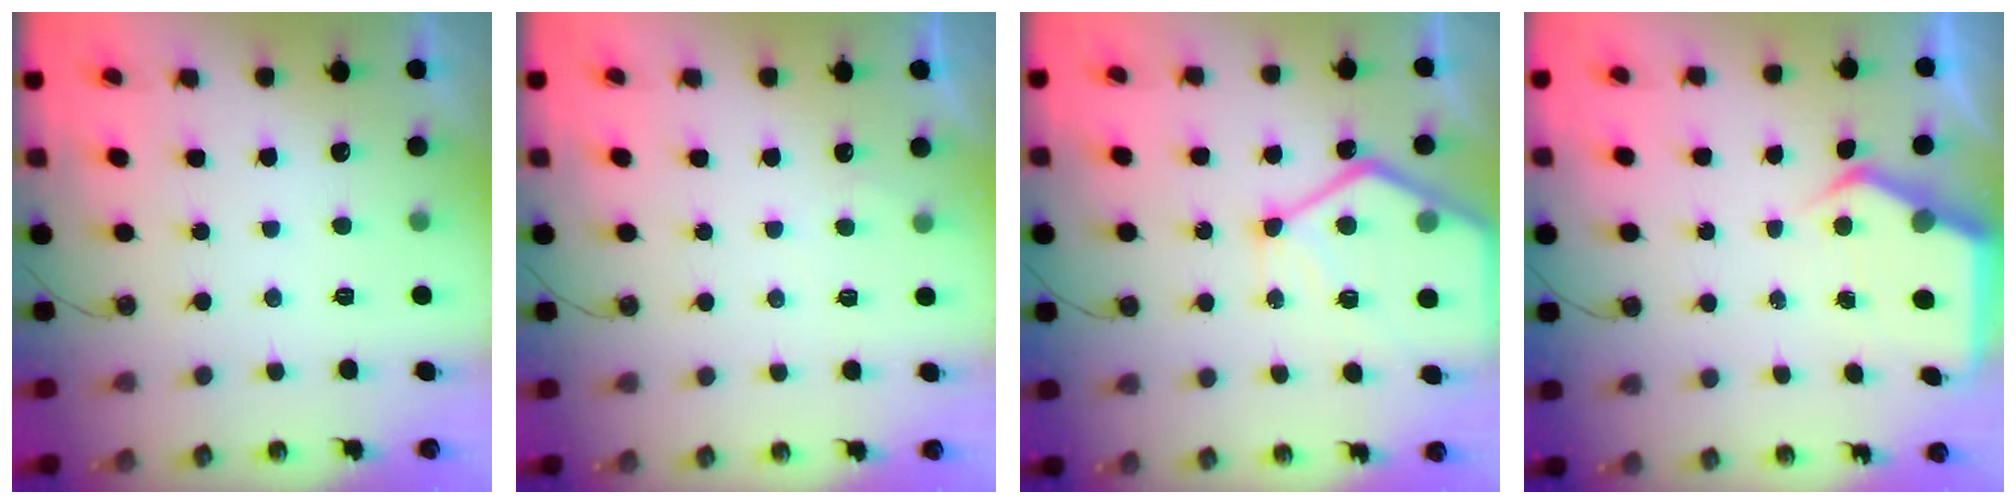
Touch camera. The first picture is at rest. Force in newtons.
{"total": 2.8, "press": 2.8, "slide": 0.3}
{"total": 14.3, "press": 14.3, "slide": 0.9}
{"total": 5.3, "press": 5.3, "slide": 0.5}